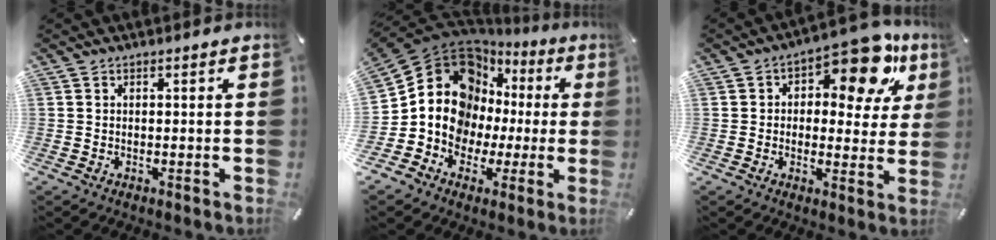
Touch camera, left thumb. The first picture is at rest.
{"total": 14.4, "force": [3.0, 12.8, 5.9], "torque": [-0.142, -0.039, 0.060]}
{"total": 14.5, "force": [7.5, 7.2, 10.0], "torque": [-0.128, -0.045, 0.123]}